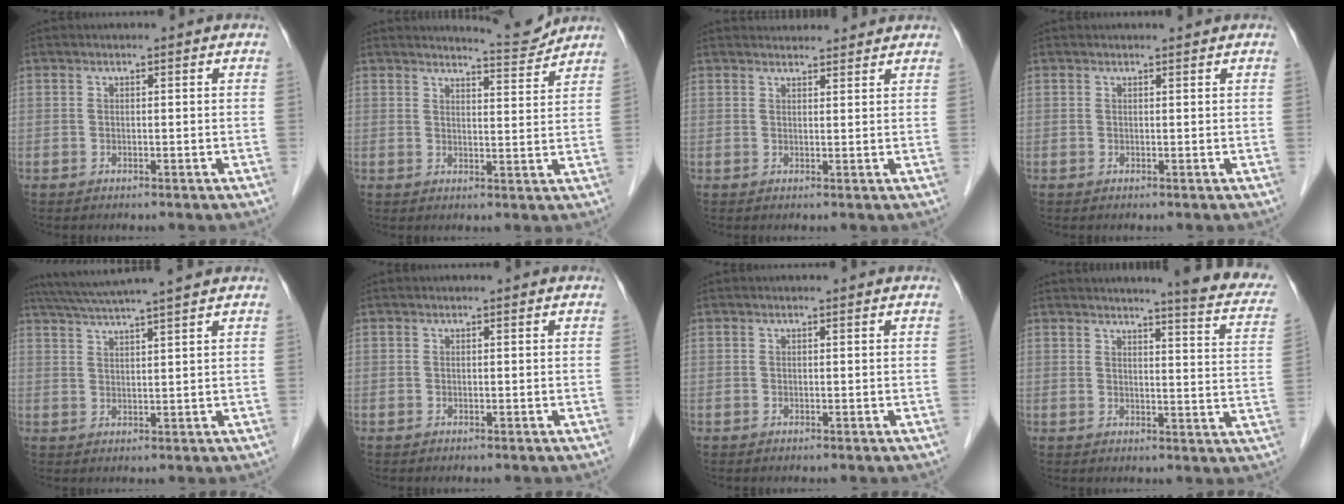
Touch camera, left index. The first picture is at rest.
{"total": 4.2, "force": [4.2, -0.6, -0.4], "torque": [-0.008, -0.024, 0.059]}
{"total": 5.6, "force": [5.4, 1.2, 0.9], "torque": [-0.008, 0.027, 0.065]}
{"total": 0.6, "force": [0.6, -0.1, 0.1], "torque": [-0.005, -0.001, 0.009]}
{"total": 9.4, "force": [8.0, -1.4, 4.7], "torque": [-0.081, 0.026, 0.121]}
{"total": 0.0}
{"total": 0.0}
{"total": 12.1, "force": [10.5, 0.7, 5.9], "torque": [-0.058, -0.036, 0.095]}